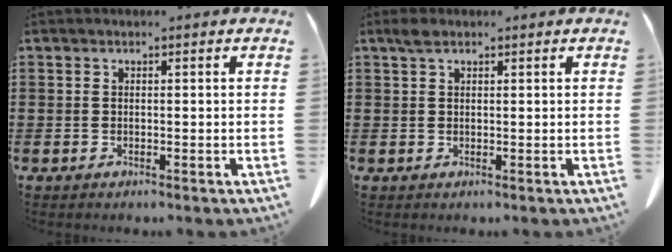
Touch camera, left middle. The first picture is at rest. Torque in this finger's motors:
{"motor_torque": [0.73, 0.59, 0.06, 0.03]}